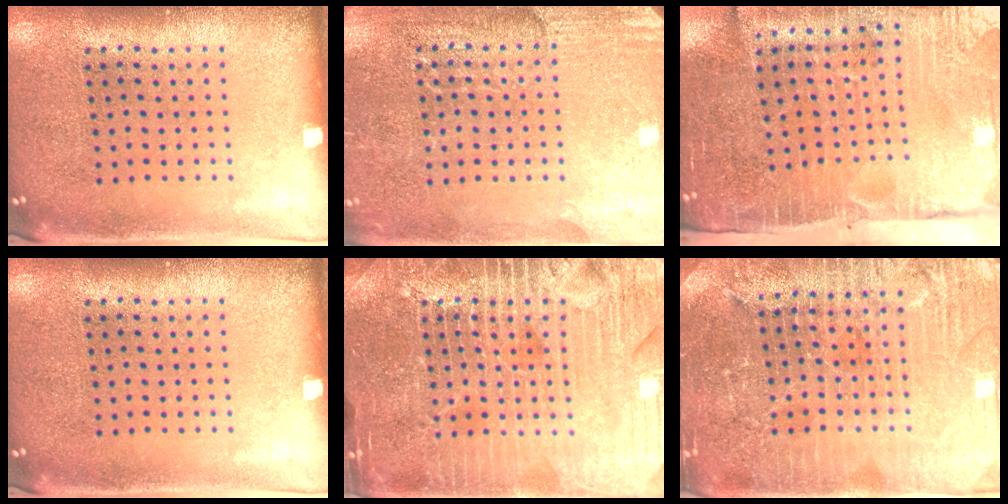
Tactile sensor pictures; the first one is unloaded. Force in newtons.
{"total": 2.9, "press": 2.9, "slide": 0.4}
{"total": 4.5, "press": 3.9, "slide": 2.4}
{"total": 0.0}
{"total": 7.2, "press": 7.1, "slide": 0.9}
{"total": 4.4, "press": 4.2, "slide": 1.5}